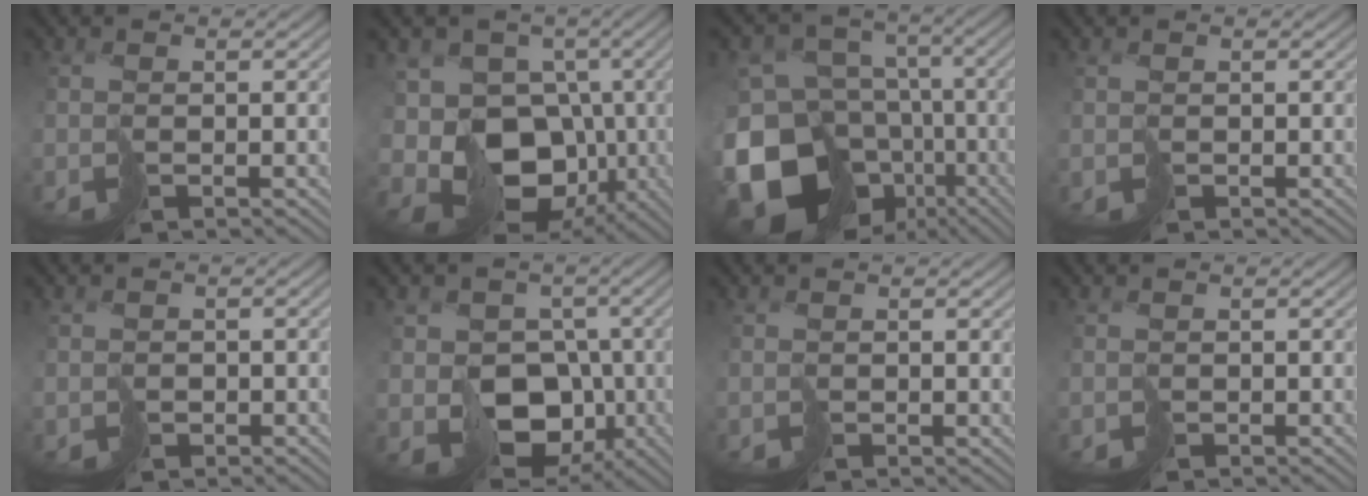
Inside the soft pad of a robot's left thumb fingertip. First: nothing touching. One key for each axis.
{"total": 16.4, "fx": -6.5, "fy": 10.9, "fz": 10.4, "tx": -0.222, "ty": -0.017, "tz": -0.089}
{"total": 17.4, "fx": -7.8, "fy": 12.5, "fz": 9.3, "tx": -0.221, "ty": -0.027, "tz": -0.088}
{"total": 0.0}
{"total": 0.7, "fx": -0.1, "fy": 0.6, "fz": -0.3, "tx": 0.004, "ty": -0.006, "tz": 0.001}
{"total": 10.5, "fx": -2.8, "fy": 8.4, "fz": 5.7, "tx": -0.108, "ty": -0.027, "tz": -0.046}
{"total": 0.9, "fx": 0.9, "fy": -0.1, "fz": 0.3, "tx": -0.011, "ty": -0.008, "tz": 0.021}
{"total": 0.6, "fx": 0.4, "fy": -0.4, "fz": -0.1, "tx": -0.005, "ty": -0.002, "tz": 0.010}